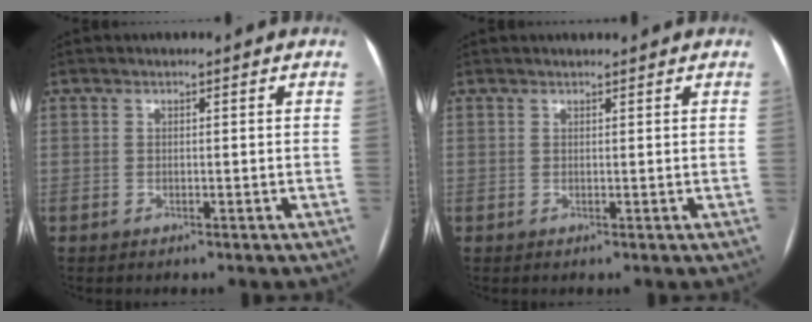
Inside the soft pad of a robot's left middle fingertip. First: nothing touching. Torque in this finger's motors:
{"motor_torque": [-0.18, 0.01, -0.02, 0.01]}